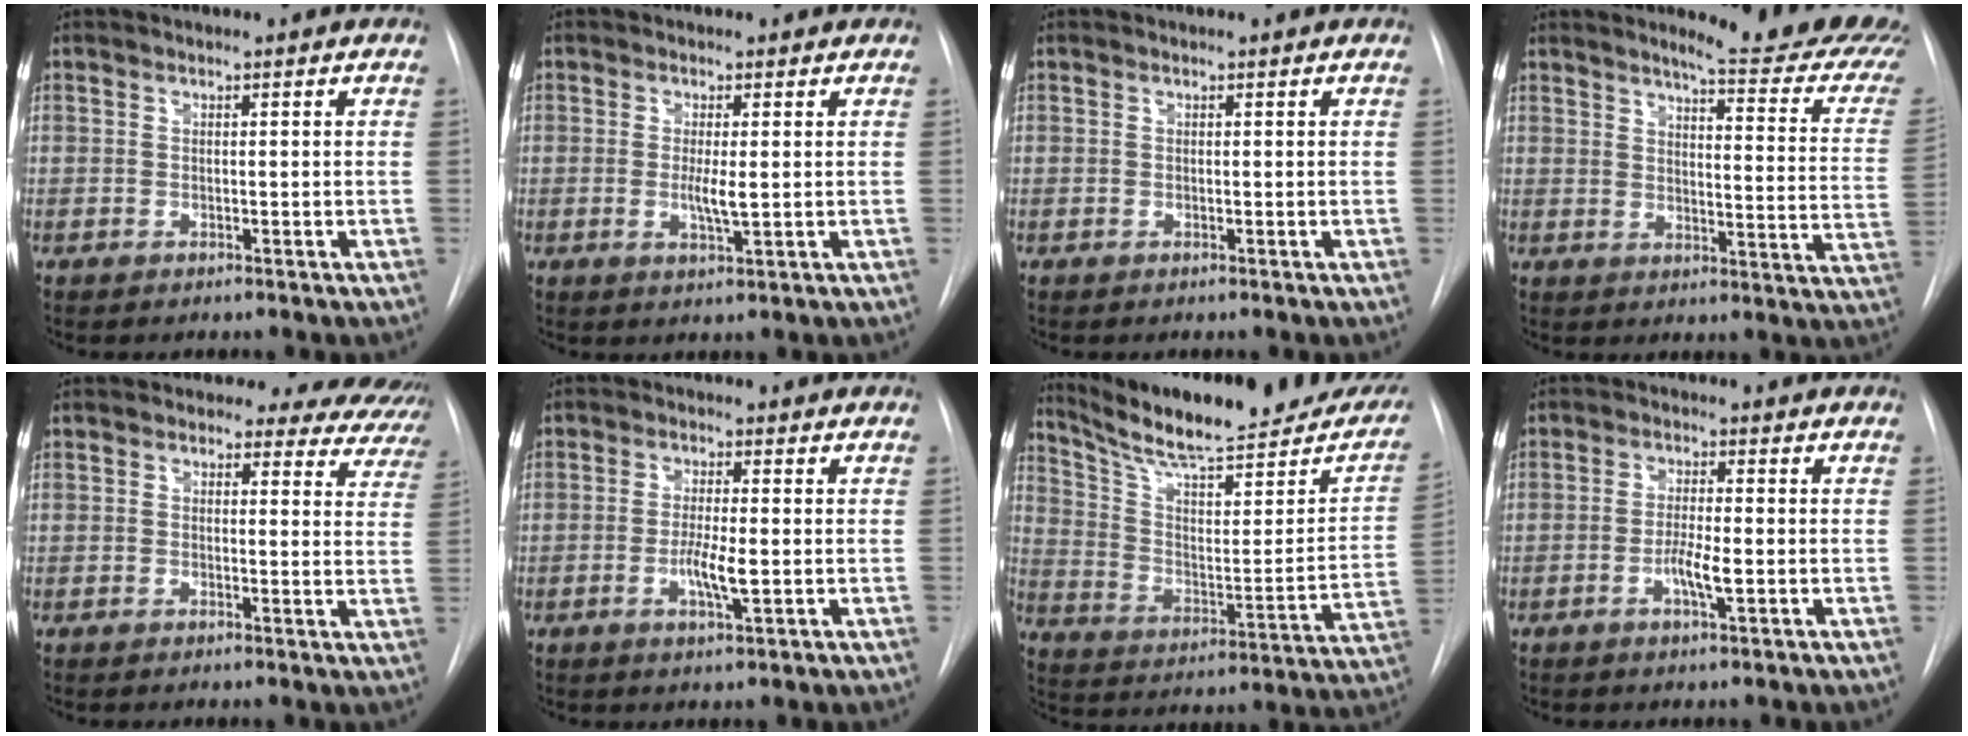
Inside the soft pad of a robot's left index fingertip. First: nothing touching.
{"total": 2.9, "force": [0.0, 0.4, 2.9], "torque": [-0.057, -0.006, 0.001]}
{"total": 0.0}
{"total": 18.3, "force": [16.9, 1.0, 7.1], "torque": [-0.081, -0.103, 0.180]}
{"total": 11.5, "force": [10.3, 4.8, 1.5], "torque": [0.024, -0.034, 0.071]}
{"total": 4.4, "force": [-0.9, 0.5, 4.3], "torque": [-0.082, -0.006, -0.016]}
{"total": 25.7, "force": [21.7, 4.1, 13.3], "torque": [-0.202, -0.044, 0.303]}
{"total": 3.8, "force": [-1.2, 0.4, 3.6], "torque": [-0.068, -0.003, -0.022]}